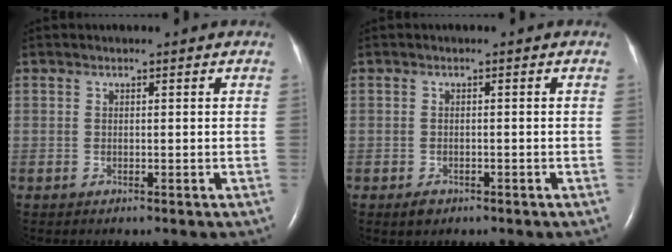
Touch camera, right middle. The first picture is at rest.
{"total": 1.5, "force": [-1.0, 0.9, 0.7], "torque": [-0.015, 0.001, -0.011]}